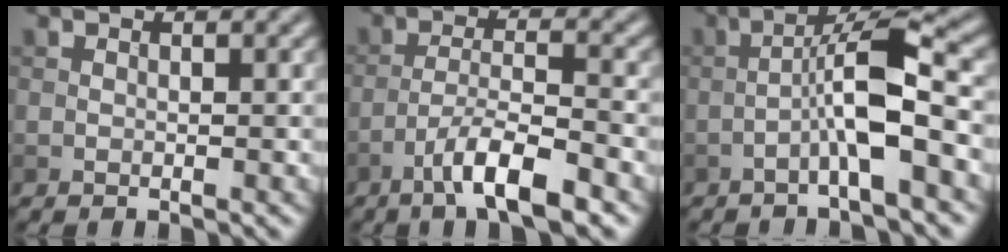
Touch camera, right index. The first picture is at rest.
{"total": 6.2, "force": [-3.9, 1.2, 4.7], "torque": [-0.079, 0.007, -0.072]}
{"total": 5.7, "force": [-2.0, 0.7, 5.3], "torque": [-0.092, 0.026, -0.041]}